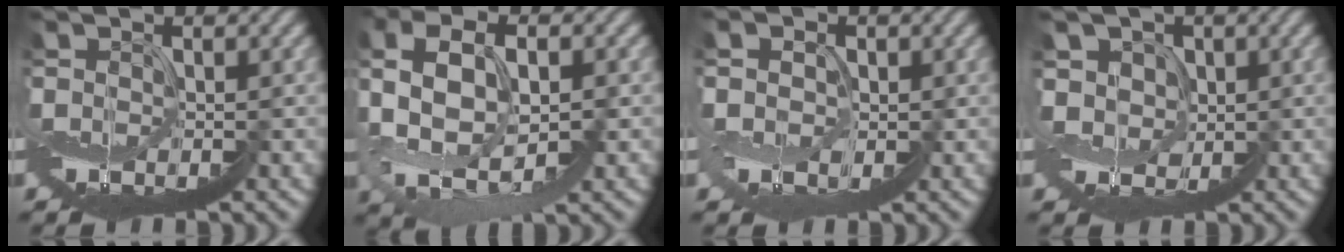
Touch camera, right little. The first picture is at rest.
{"total": 5.6, "force": [-0.1, 3.0, 4.7], "torque": [-0.130, 0.017, -0.007]}
{"total": 2.4, "force": [1.4, 1.8, 0.9], "torque": [-0.011, 0.011, 0.010]}
{"total": 2.9, "force": [2.5, 1.2, -0.8], "torque": [0.008, 0.024, 0.017]}